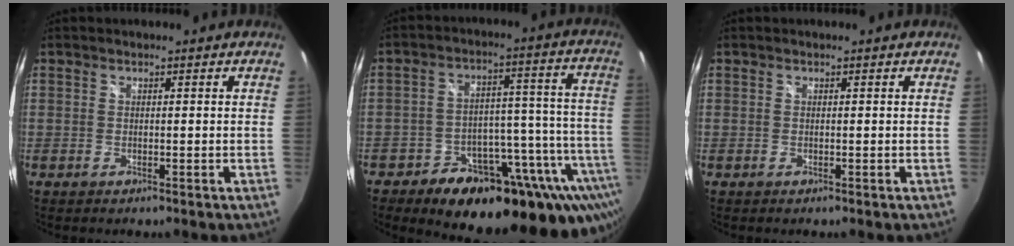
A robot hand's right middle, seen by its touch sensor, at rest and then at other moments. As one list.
[{"total": 27.3, "force": [-19.3, 11.6, 15.4], "torque": [-0.191, 0.014, -0.257]}, {"total": 0.0}]